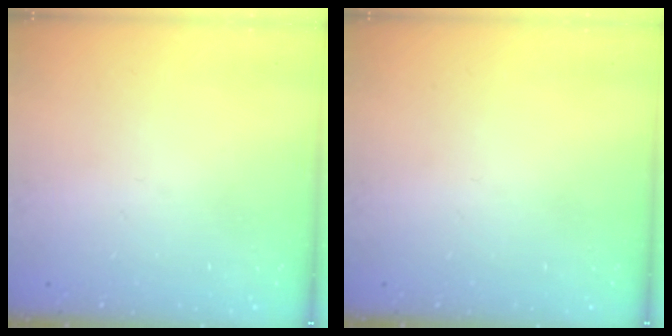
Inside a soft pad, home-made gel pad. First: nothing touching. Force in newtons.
{"total": 0.0}